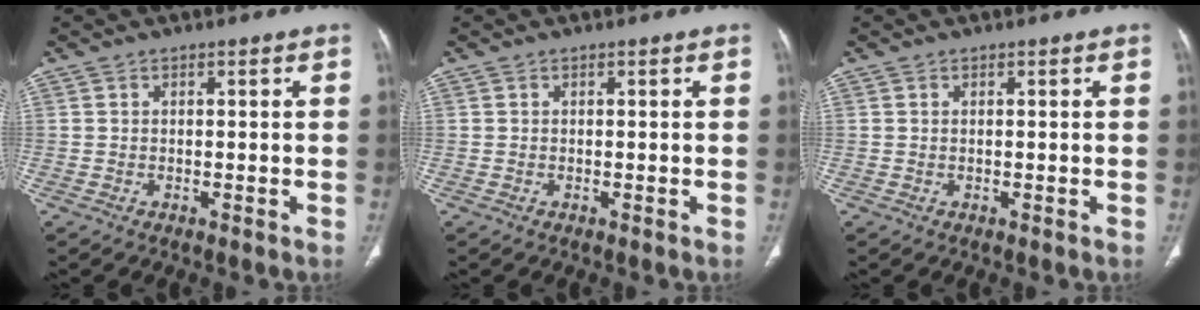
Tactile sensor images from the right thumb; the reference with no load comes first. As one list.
[{"total": 0.0}, {"total": 0.0}]